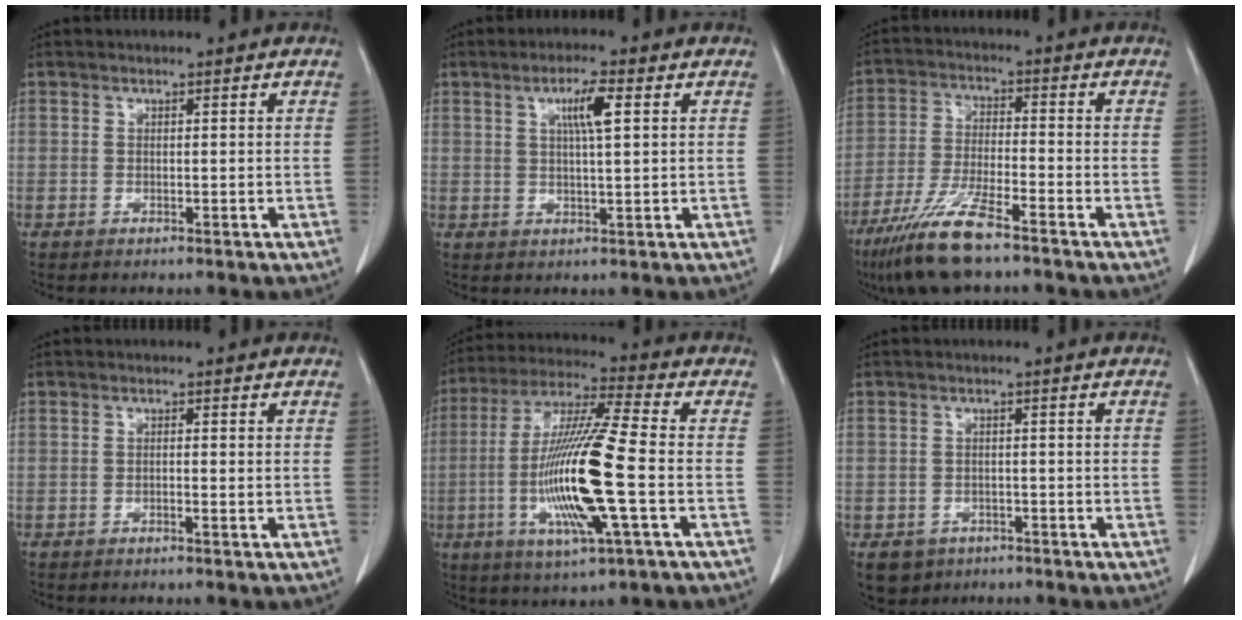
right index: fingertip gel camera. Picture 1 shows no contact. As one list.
[{"total": 4.9, "force": [1.7, 0.3, 4.6], "torque": [-0.083, 0.001, 0.029]}, {"total": 10.6, "force": [-7.5, 1.2, 7.3], "torque": [-0.155, -0.027, -0.143]}, {"total": 0.7, "force": [-0.2, 0.0, 0.6], "torque": [-0.013, 0.001, -0.003]}, {"total": 17.3, "force": [-3.6, 0.7, 16.9], "torque": [-0.345, -0.014, -0.071]}, {"total": 4.4, "force": [-2.7, 3.4, 0.8], "torque": [-0.012, 0.004, -0.037]}]